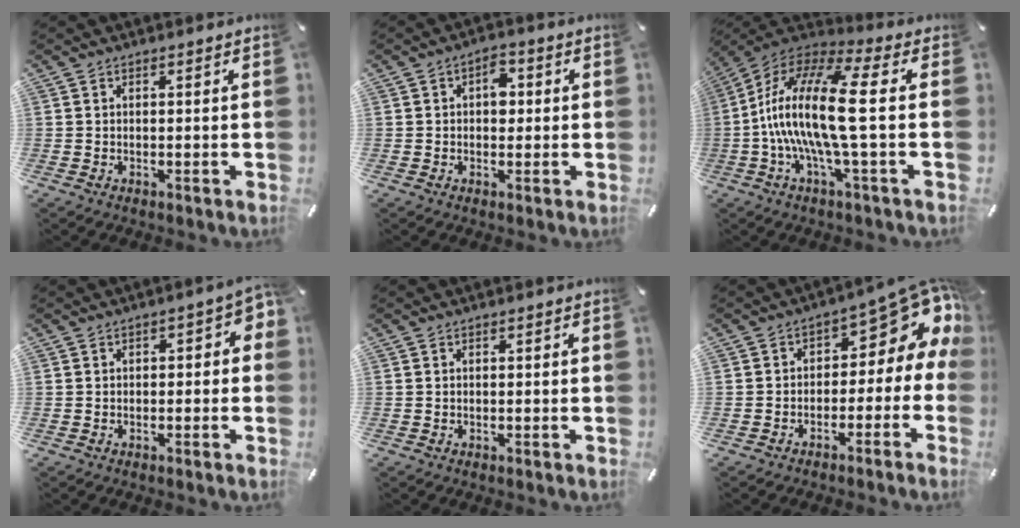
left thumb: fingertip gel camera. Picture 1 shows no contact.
{"total": 4.4, "force": [0.6, 2.9, 3.2], "torque": [-0.033, -0.001, 0.000]}
{"total": 19.9, "force": [-1.2, 4.9, 19.2], "torque": [-0.411, -0.008, -0.034]}
{"total": 3.2, "force": [-0.8, 1.8, 2.5], "torque": [-0.038, 0.010, -0.018]}
{"total": 0.0}
{"total": 11.7, "force": [5.6, 6.1, 8.2], "torque": [-0.099, -0.049, 0.090]}